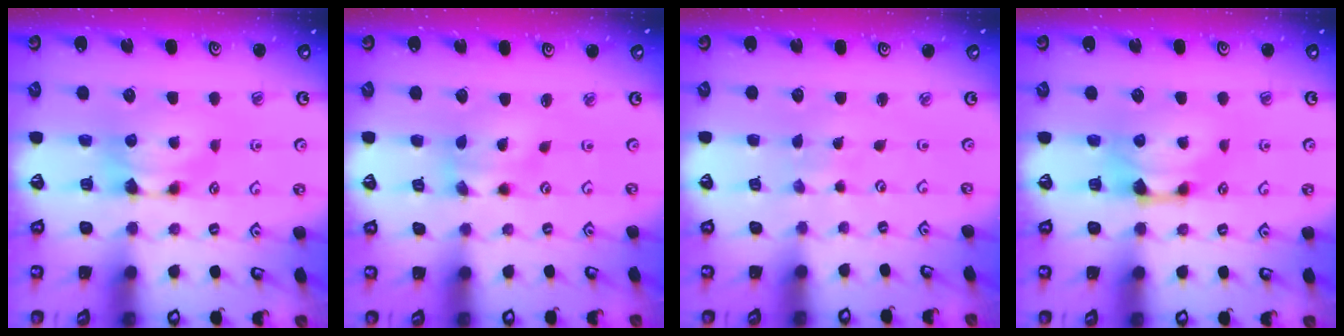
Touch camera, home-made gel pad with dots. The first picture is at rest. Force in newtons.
{"total": 2.3, "press": 1.7, "slide": 1.5}
{"total": 6.4, "press": 6.4, "slide": 0.3}
{"total": 1.5, "press": 1.2, "slide": 0.9}